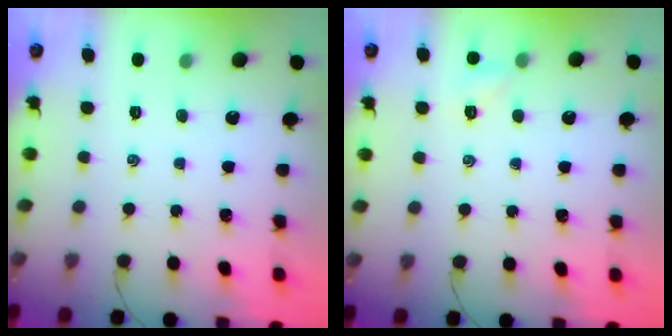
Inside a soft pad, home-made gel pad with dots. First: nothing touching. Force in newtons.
{"total": 4.1, "press": 3.9, "slide": 1.2}